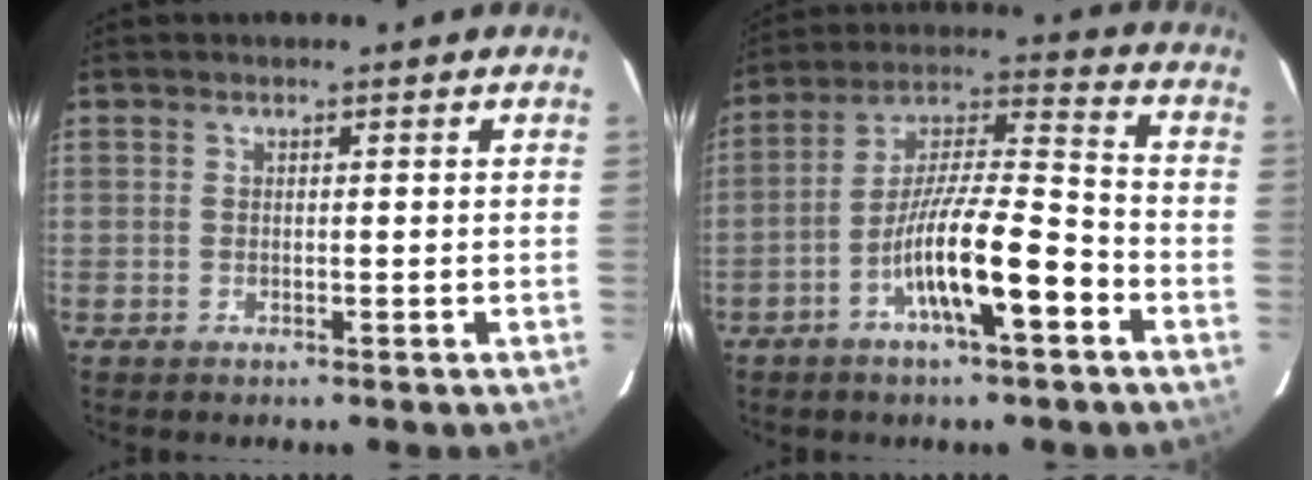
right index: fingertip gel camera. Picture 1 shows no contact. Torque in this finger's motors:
{"motor_torque": [1.53, -0.60, 0.88, 0.21]}